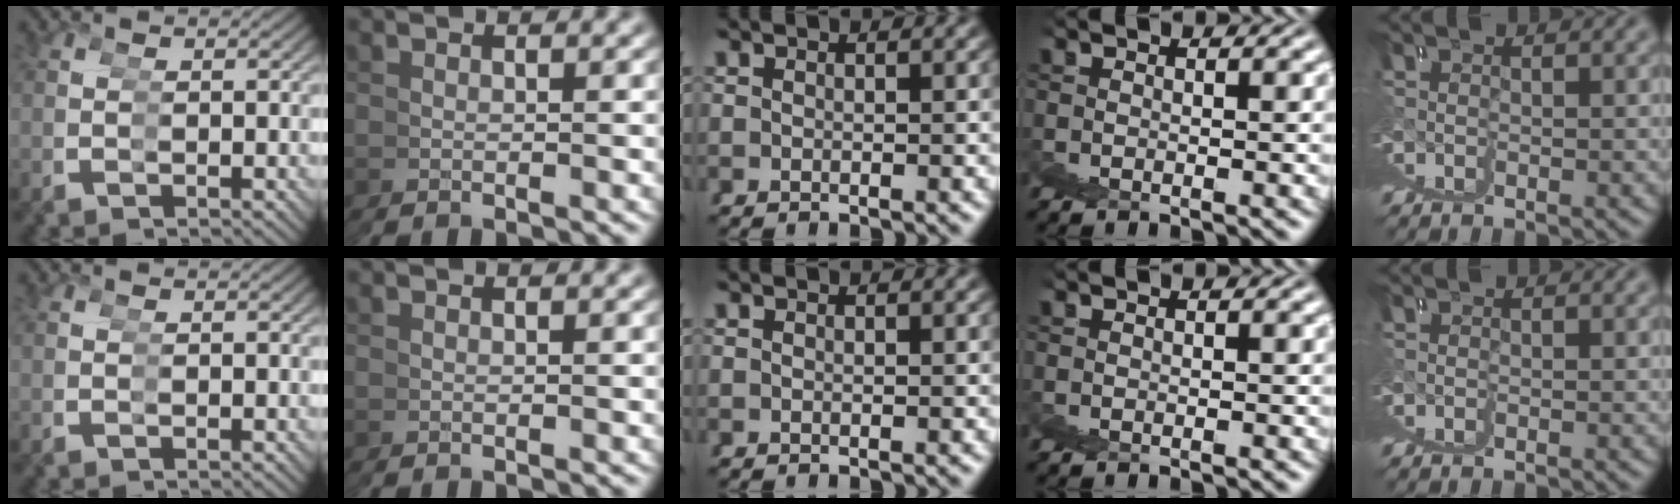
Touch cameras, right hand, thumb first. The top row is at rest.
{}